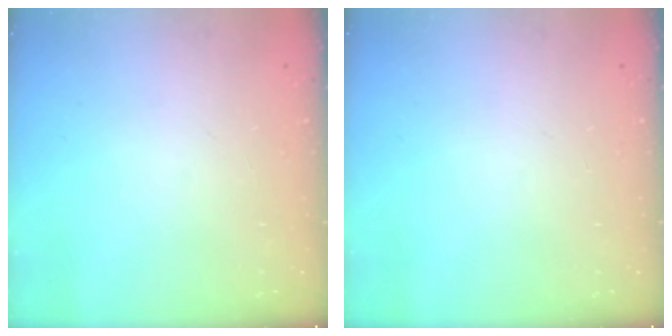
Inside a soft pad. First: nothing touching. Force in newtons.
{"total": 0.0}